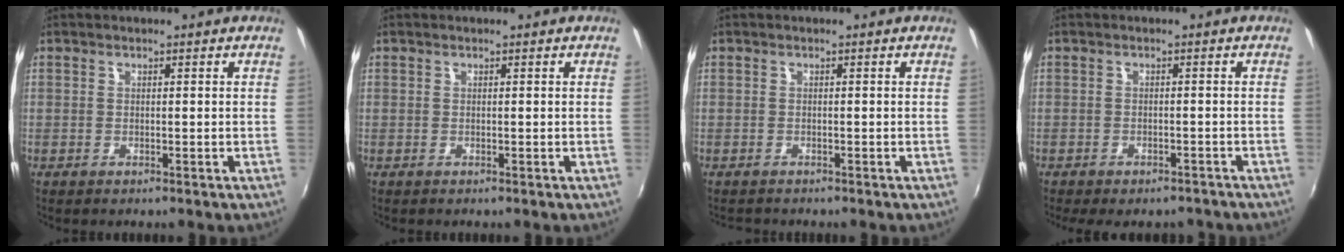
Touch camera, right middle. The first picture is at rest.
{"total": 0.0}
{"total": 1.2, "force": [-1.2, 0.2, 0.1], "torque": [-0.007, -0.004, -0.018]}
{"total": 8.0, "force": [-6.6, 2.8, 3.5], "torque": [-0.076, -0.021, -0.086]}